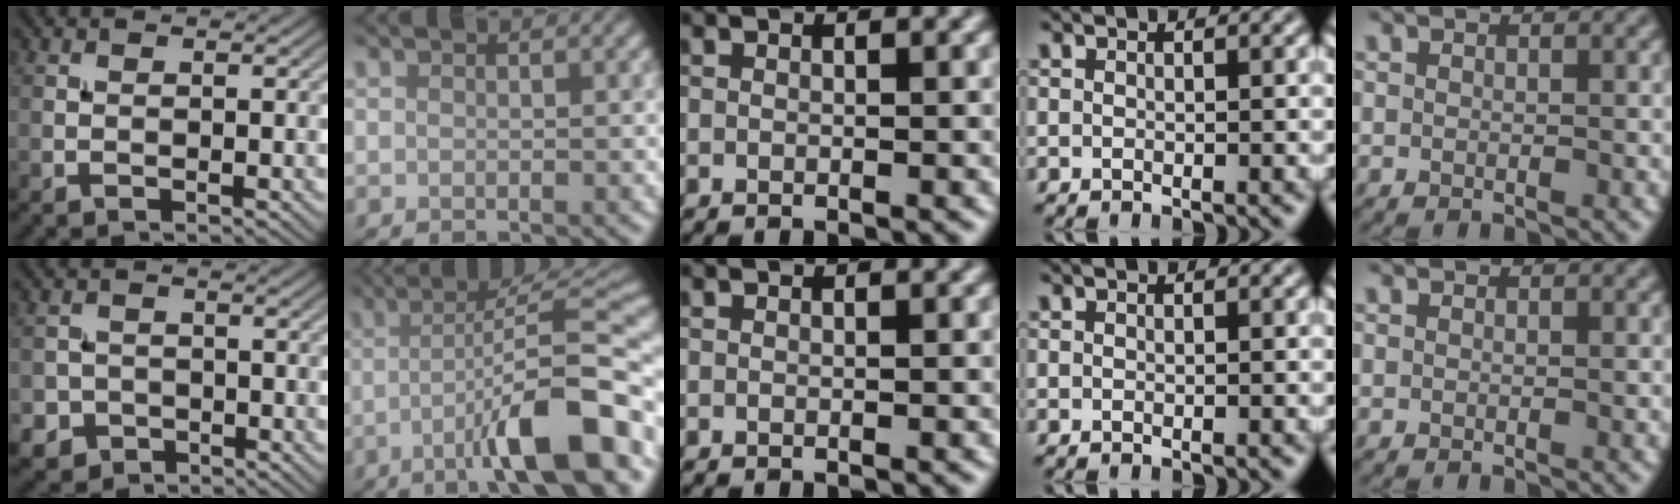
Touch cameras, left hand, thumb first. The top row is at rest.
{"thumb": {"total": 3.2, "force": [-1.6, 2.7, 0.5], "torque": [-0.006, -0.003, -0.036]}, "index": {"total": 11.1, "force": [-4.7, 2.1, 9.8], "torque": [-0.135, 0.017, -0.078]}}